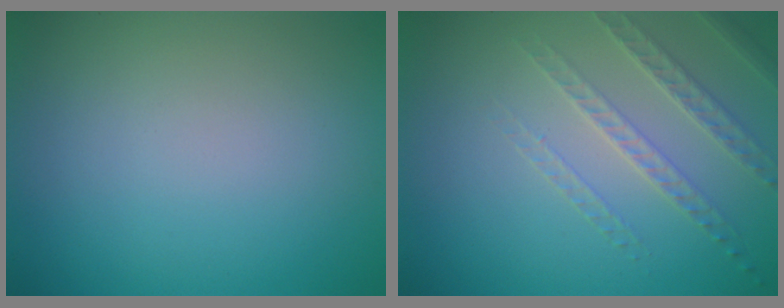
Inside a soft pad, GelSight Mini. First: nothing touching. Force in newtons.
{"total": 1.9, "press": 1.7, "slide": 0.8}